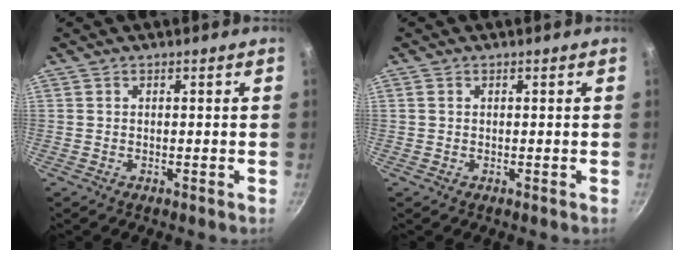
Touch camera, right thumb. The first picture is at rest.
{"total": 0.7, "force": [0.2, 0.6, 0.3], "torque": [-0.005, 0.003, 0.002]}